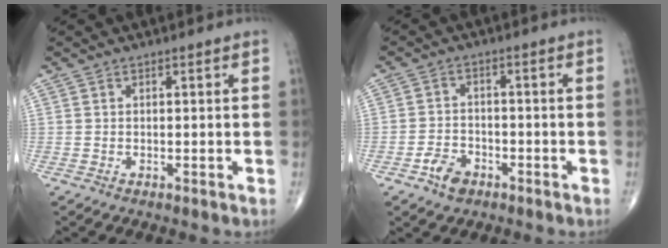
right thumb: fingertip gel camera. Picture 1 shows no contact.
{"total": 4.6, "force": [-2.7, 3.0, 2.2], "torque": [-0.030, 0.017, -0.048]}